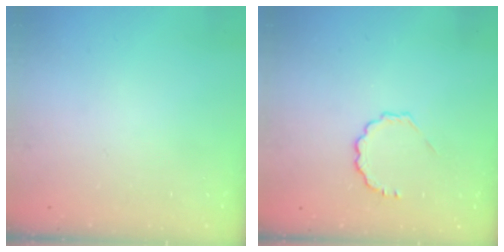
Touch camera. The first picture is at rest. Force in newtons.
{"total": 6.1, "press": 5.9, "slide": 1.6}